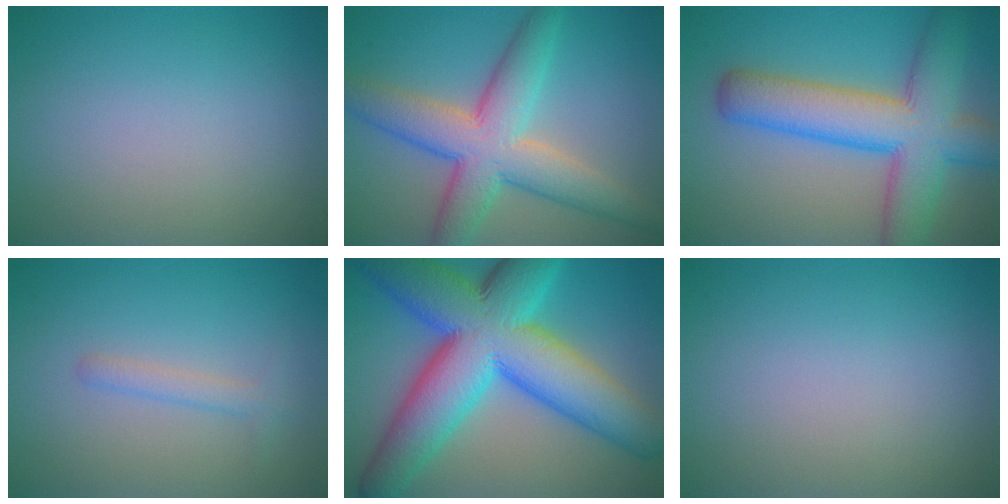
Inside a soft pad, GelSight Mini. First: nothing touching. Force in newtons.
{"total": 8.4, "press": 8.4, "slide": 0.3}
{"total": 9.9, "press": 9.9, "slide": 0.4}
{"total": 1.8, "press": 1.8, "slide": 0.2}
{"total": 15.8, "press": 15.8, "slide": 0.1}
{"total": 0.0}